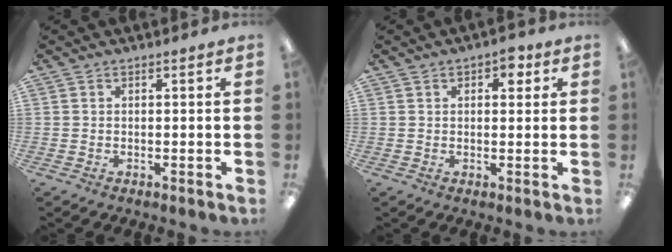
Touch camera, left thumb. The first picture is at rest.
{"total": 4.1, "force": [1.9, 2.4, 2.8], "torque": [-0.033, -0.001, 0.028]}